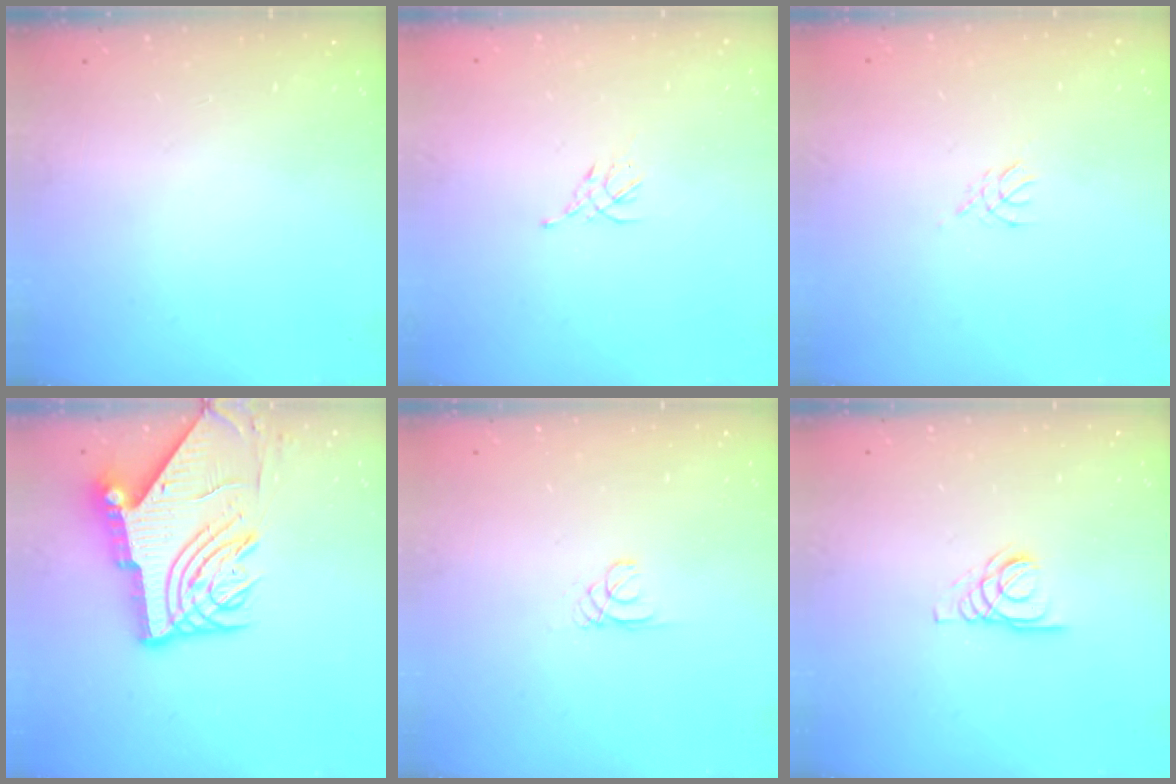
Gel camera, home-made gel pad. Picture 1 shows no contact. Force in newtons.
{"total": 1.9, "press": 1.8, "slide": 0.5}
{"total": 2.8, "press": 2.7, "slide": 0.6}
{"total": 14.9, "press": 14.8, "slide": 1.9}
{"total": 0.6, "press": 0.6, "slide": 0.1}
{"total": 2.8, "press": 2.8, "slide": 0.3}